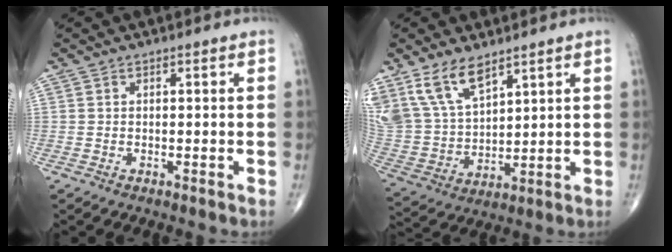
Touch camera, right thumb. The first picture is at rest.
{"total": 14.3, "force": [9.3, 7.0, 8.2], "torque": [-0.151, -0.033, 0.202]}